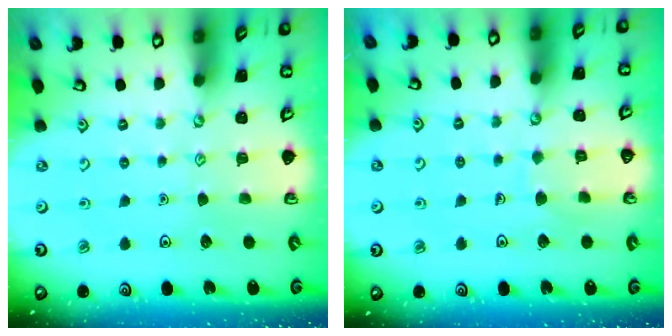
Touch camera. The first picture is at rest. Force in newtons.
{"total": 5.6, "press": 5.6, "slide": 0.5}